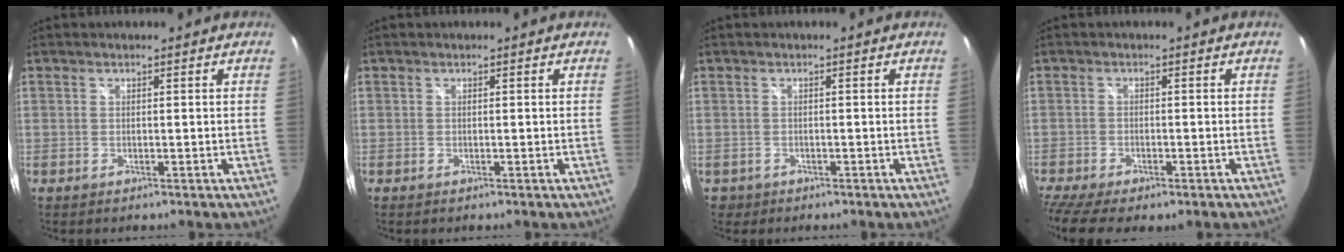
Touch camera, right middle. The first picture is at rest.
{"total": 0.0}
{"total": 1.3, "force": [-0.6, 1.1, 0.4], "torque": [-0.013, -0.006, -0.008]}
{"total": 7.3, "force": [-5.4, 1.6, 4.6], "torque": [-0.114, -0.042, -0.096]}